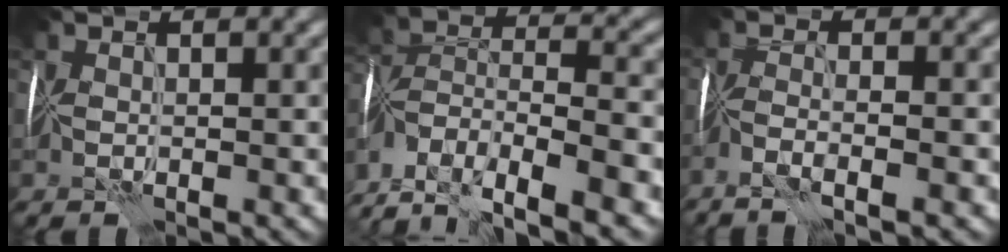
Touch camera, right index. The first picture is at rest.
{"total": 11.2, "force": [-8.0, 4.6, 6.4], "torque": [-0.123, 0.013, -0.141]}
{"total": 3.5, "force": [-2.2, 0.4, 2.6], "torque": [-0.055, 0.003, -0.048]}